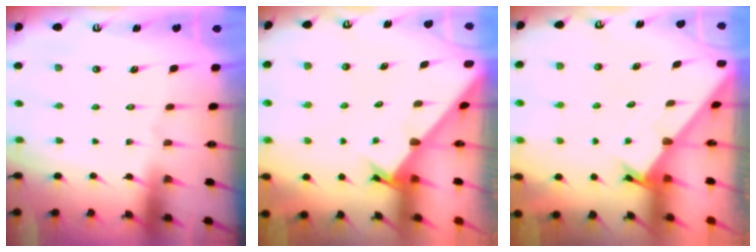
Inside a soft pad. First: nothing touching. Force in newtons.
{"total": 2.4, "press": 2.4, "slide": 0.2}
{"total": 1.8, "press": 1.8, "slide": 0.1}